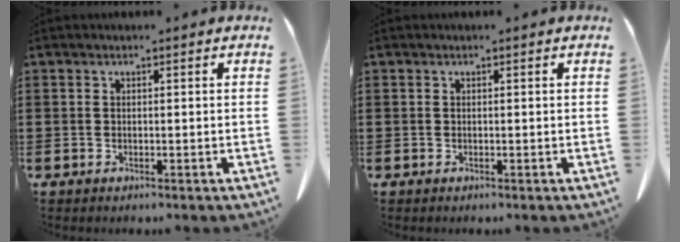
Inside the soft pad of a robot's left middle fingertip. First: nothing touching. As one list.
[{"total": 0.0}]